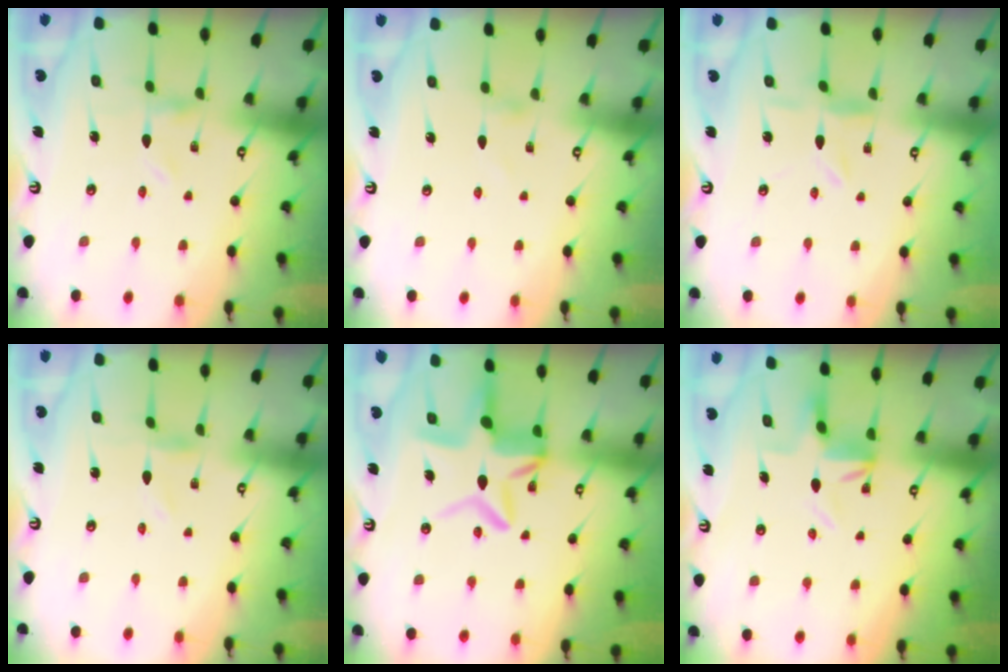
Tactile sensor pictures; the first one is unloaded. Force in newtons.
{"total": 0.7, "press": 0.7, "slide": 0.1}
{"total": 2.1, "press": 2.1, "slide": 0.3}
{"total": 0.0}
{"total": 12.1, "press": 12.1, "slide": 1.1}
{"total": 3.9, "press": 3.9, "slide": 0.4}